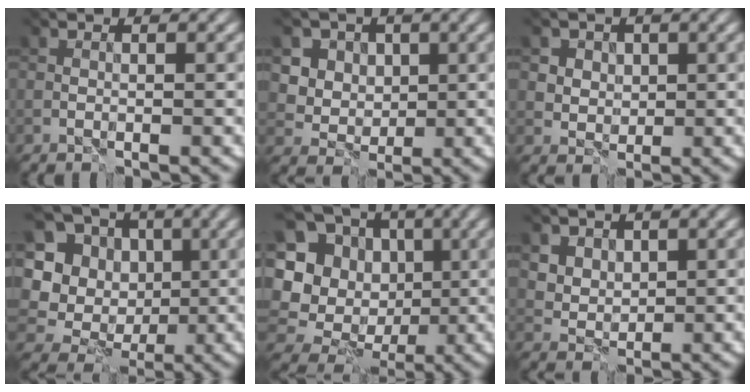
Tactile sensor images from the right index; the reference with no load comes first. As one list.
[{"total": 5.7, "force": [2.7, 4.8, 1.4], "torque": [-0.033, -0.002, 0.047]}, {"total": 4.4, "force": [2.4, 3.4, 1.3], "torque": [-0.033, 0.005, 0.036]}, {"total": 12.8, "force": [2.2, 11.6, 4.9], "torque": [-0.158, 0.022, 0.031]}, {"total": 14.3, "force": [1.2, 13.4, 5.0], "torque": [-0.156, 0.028, 0.014]}, {"total": 3.4, "force": [2.2, 2.4, 0.8], "torque": [-0.040, -0.007, 0.054]}]